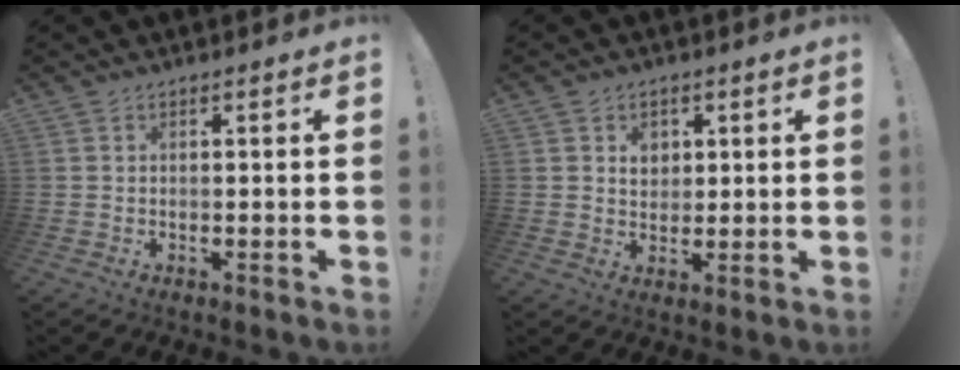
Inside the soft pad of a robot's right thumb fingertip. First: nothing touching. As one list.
[{"total": 4.2, "force": [1.5, 3.8, 1.3], "torque": [-0.009, -0.011, 0.022]}]